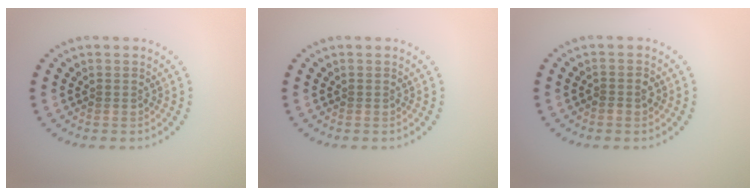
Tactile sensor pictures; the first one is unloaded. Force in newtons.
{"total": 0.0}
{"total": 1.2, "press": 1.0, "slide": 0.6}